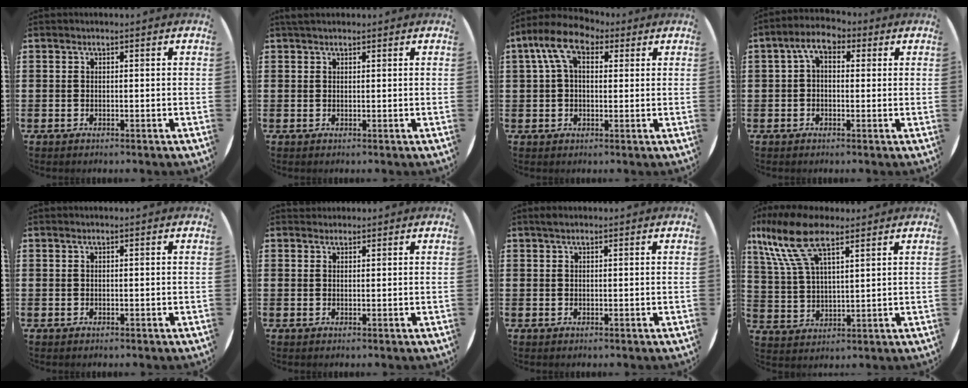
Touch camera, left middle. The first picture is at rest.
{"total": 0.9, "force": [0.8, 0.3, 0.2], "torque": [-0.004, 0.003, 0.015]}
{"total": 7.5, "force": [4.1, 4.1, 4.8], "torque": [-0.107, 0.011, 0.074]}
{"total": 4.8, "force": [2.0, 2.8, 3.3], "torque": [-0.064, 0.009, 0.032]}
{"total": 0.0}
{"total": 0.8, "force": [0.8, 0.2, -0.2], "torque": [0.010, 0.000, 0.013]}
{"total": 1.1, "force": [0.9, 0.6, 0.4], "torque": [-0.003, 0.003, 0.015]}
{"total": 11.3, "force": [7.7, 3.8, 7.3], "torque": [-0.168, -0.006, 0.141]}